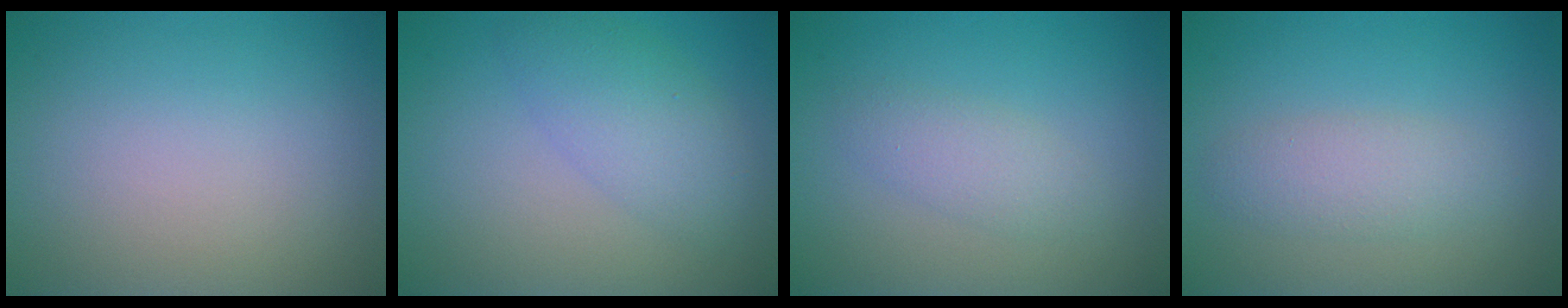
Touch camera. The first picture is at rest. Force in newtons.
{"total": 3.6, "press": 3.6, "slide": 0.3}
{"total": 2.0, "press": 2.0, "slide": 0.1}
{"total": 2.6, "press": 2.6, "slide": 0.0}